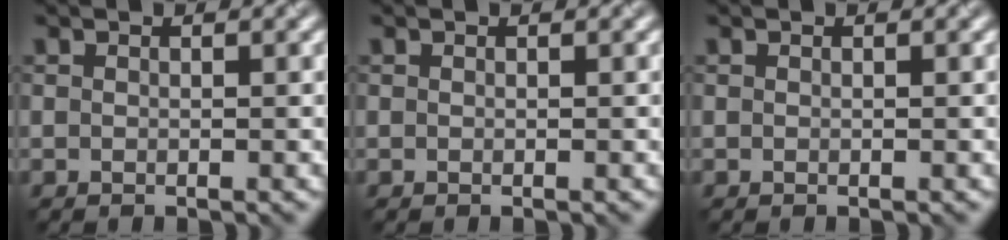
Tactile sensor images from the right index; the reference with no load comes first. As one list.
[{"total": 0.0}, {"total": 0.0}]